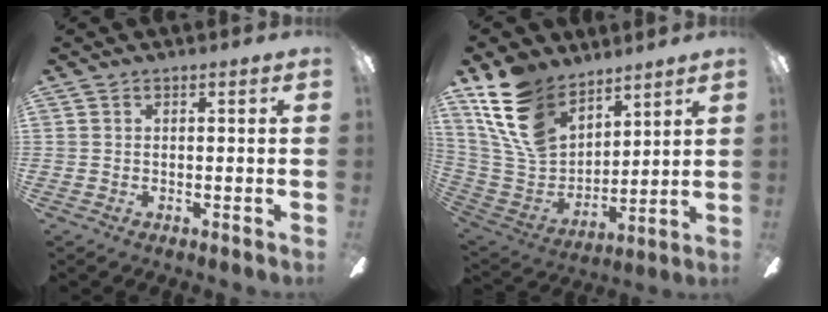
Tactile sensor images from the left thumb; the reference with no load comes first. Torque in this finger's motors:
{"motor_torque": [0.80, 0.32, 1.44, -1.33, 0.44]}